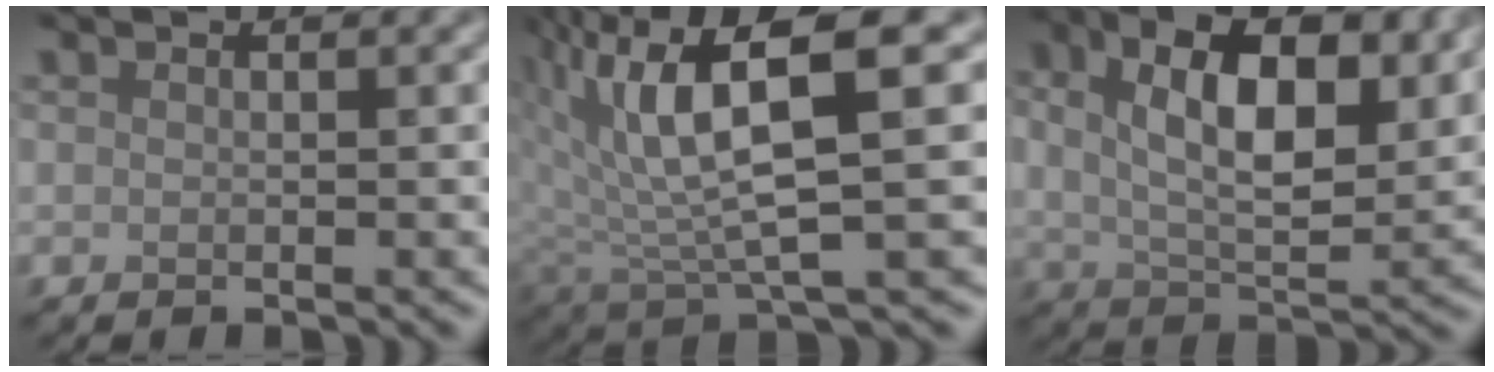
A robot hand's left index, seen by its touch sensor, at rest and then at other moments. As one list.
[{"total": 9.2, "force": [2.6, 2.6, 8.5], "torque": [-0.168, 0.007, 0.049]}, {"total": 10.1, "force": [3.0, 5.0, 8.2], "torque": [-0.133, 0.006, 0.045]}]